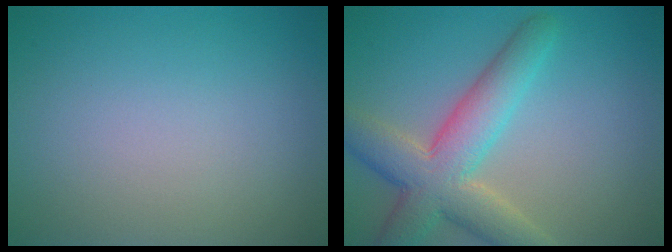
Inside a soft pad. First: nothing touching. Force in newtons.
{"total": 6.9, "press": 6.9, "slide": 0.4}